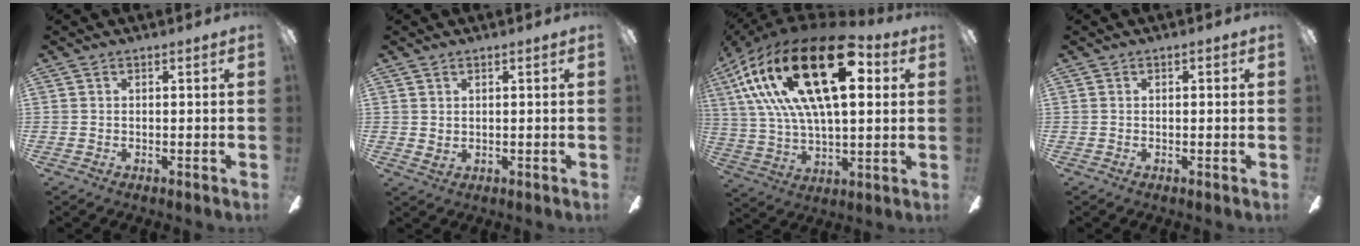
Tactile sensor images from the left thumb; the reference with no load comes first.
{"total": 1.4, "force": [0.9, 0.7, 0.8], "torque": [-0.017, 0.002, 0.017]}
{"total": 31.7, "force": [12.1, 14.8, 25.3], "torque": [-0.470, -0.047, 0.196]}
{"total": 0.8, "force": [0.1, 0.3, 0.7], "torque": [-0.017, 0.004, 0.000]}